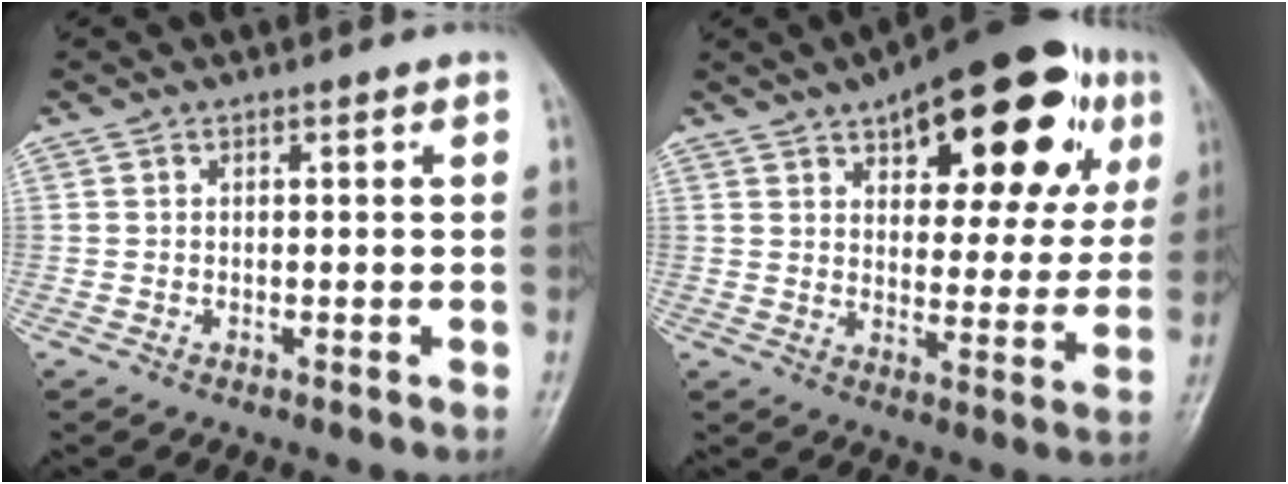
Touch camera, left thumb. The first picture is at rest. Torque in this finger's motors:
{"motor_torque": [0.76, 0.63, 0.48, -0.40, 0.26]}